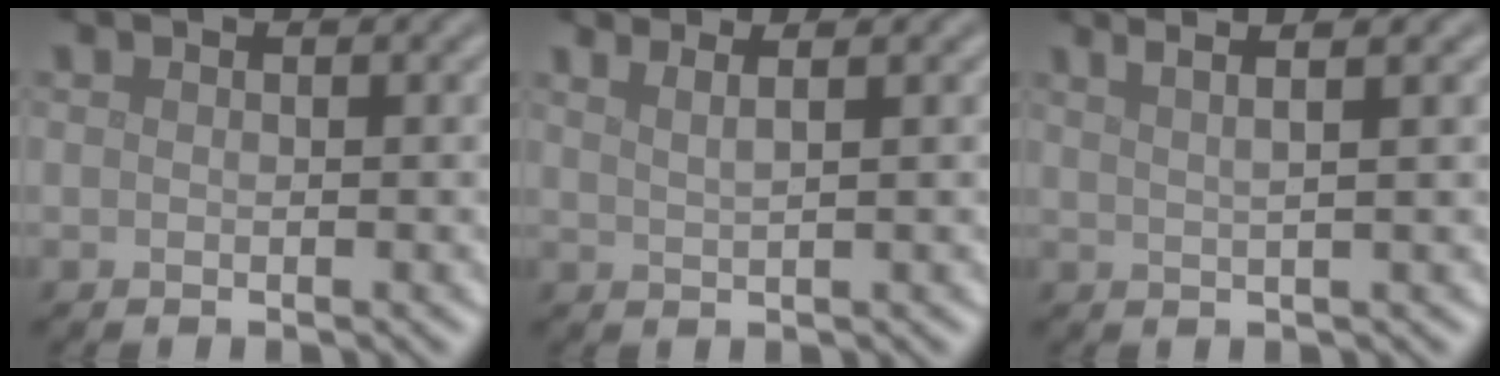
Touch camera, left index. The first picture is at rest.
{"total": 3.2, "force": [2.2, 1.3, 1.9], "torque": [-0.008, 0.016, 0.002]}
{"total": 5.2, "force": [3.4, 1.9, 3.5], "torque": [-0.029, 0.035, 0.012]}